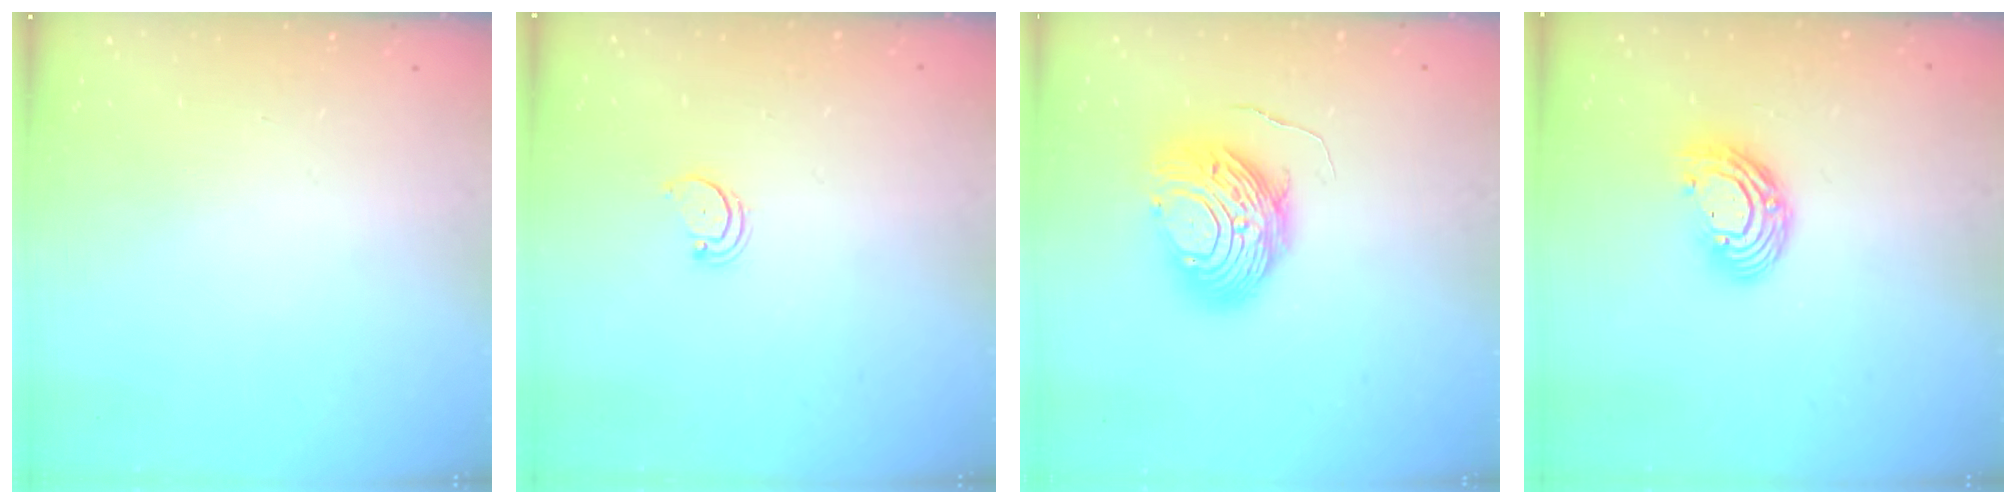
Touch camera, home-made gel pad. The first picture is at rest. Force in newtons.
{"total": 2.4, "press": 2.3, "slide": 0.5}
{"total": 10.8, "press": 10.8, "slide": 1.0}
{"total": 10.8, "press": 10.8, "slide": 0.9}